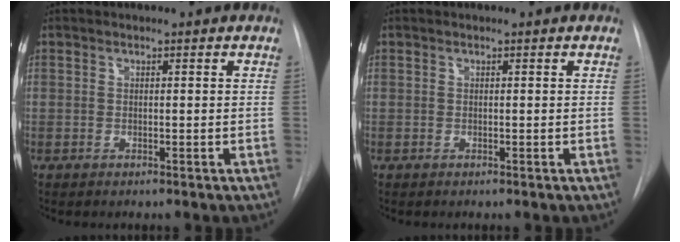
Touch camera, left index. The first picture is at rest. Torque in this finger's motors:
{"motor_torque": [-0.02, 0.02, 0.00, 0.00]}